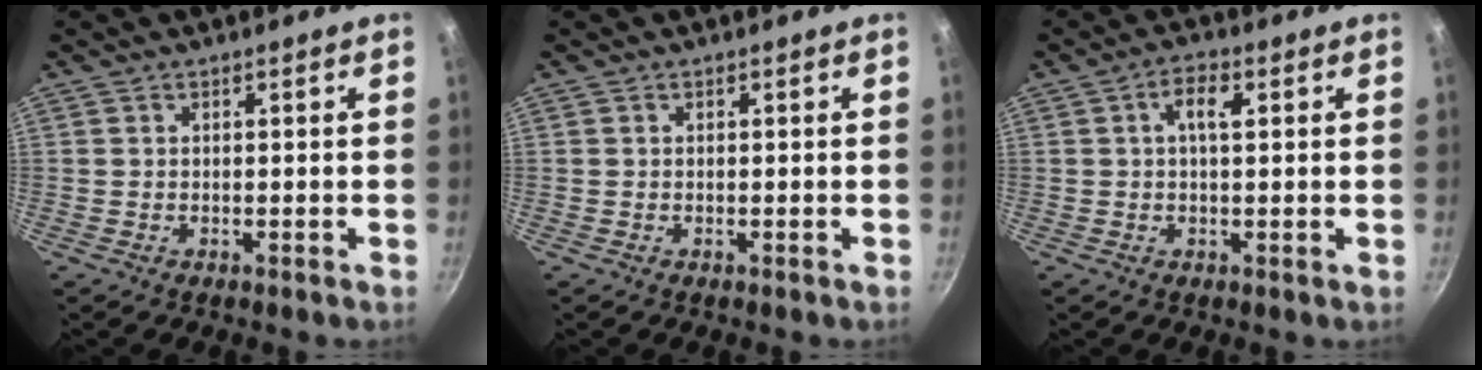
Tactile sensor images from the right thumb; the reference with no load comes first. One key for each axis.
{"total": 0.0}
{"total": 4.3, "fx": 1.0, "fy": 1.8, "fz": 3.7, "tx": -0.065, "ty": 0.010, "tz": 0.012}